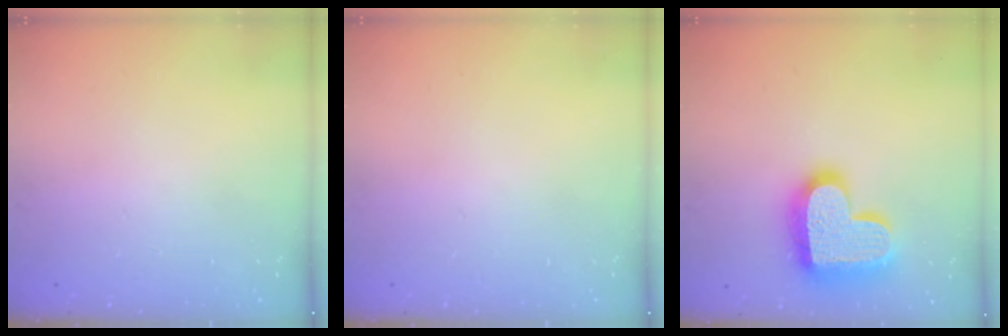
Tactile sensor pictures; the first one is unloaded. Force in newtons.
{"total": 0.0}
{"total": 20.8, "press": 20.7, "slide": 1.5}